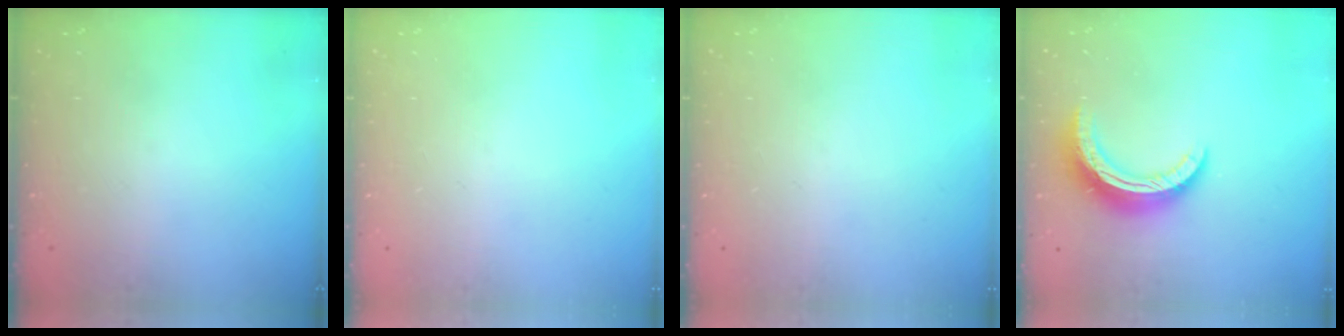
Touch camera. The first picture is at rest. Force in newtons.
{"total": 0.0}
{"total": 0.0}
{"total": 12.9, "press": 12.9, "slide": 0.3}